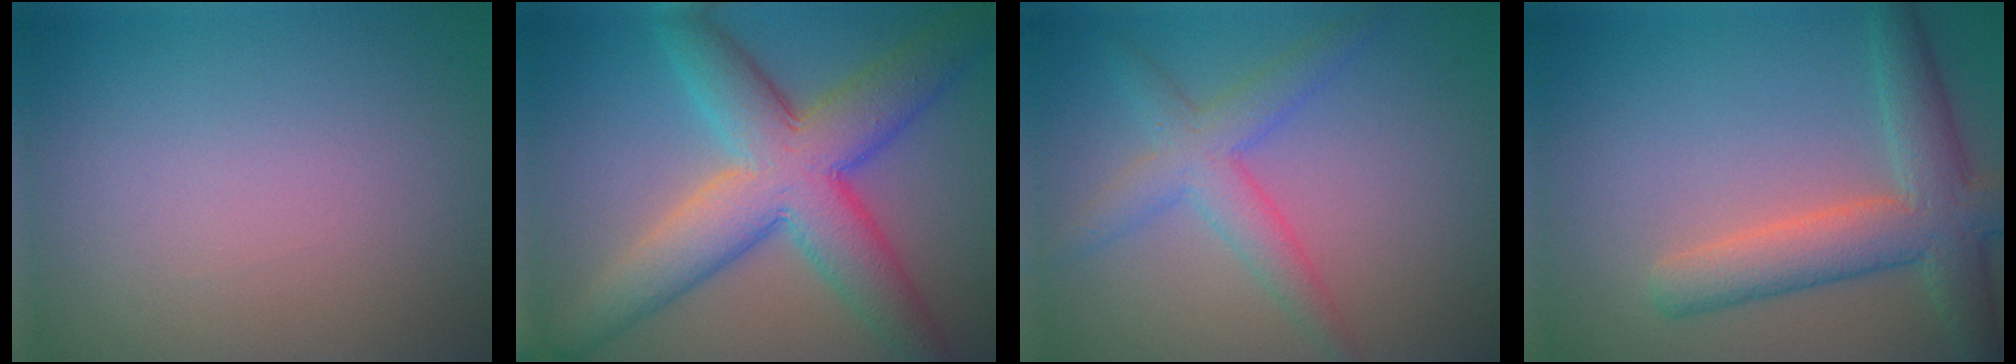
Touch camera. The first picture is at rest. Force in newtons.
{"total": 9.8, "press": 9.8, "slide": 0.2}
{"total": 3.7, "press": 3.7, "slide": 0.1}
{"total": 6.2, "press": 6.2, "slide": 0.3}